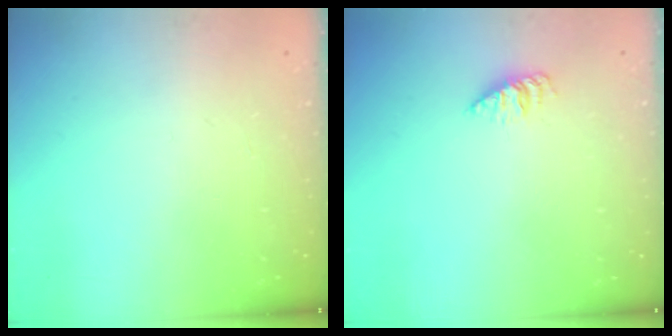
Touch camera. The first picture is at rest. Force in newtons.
{"total": 2.3, "press": 2.3, "slide": 0.3}